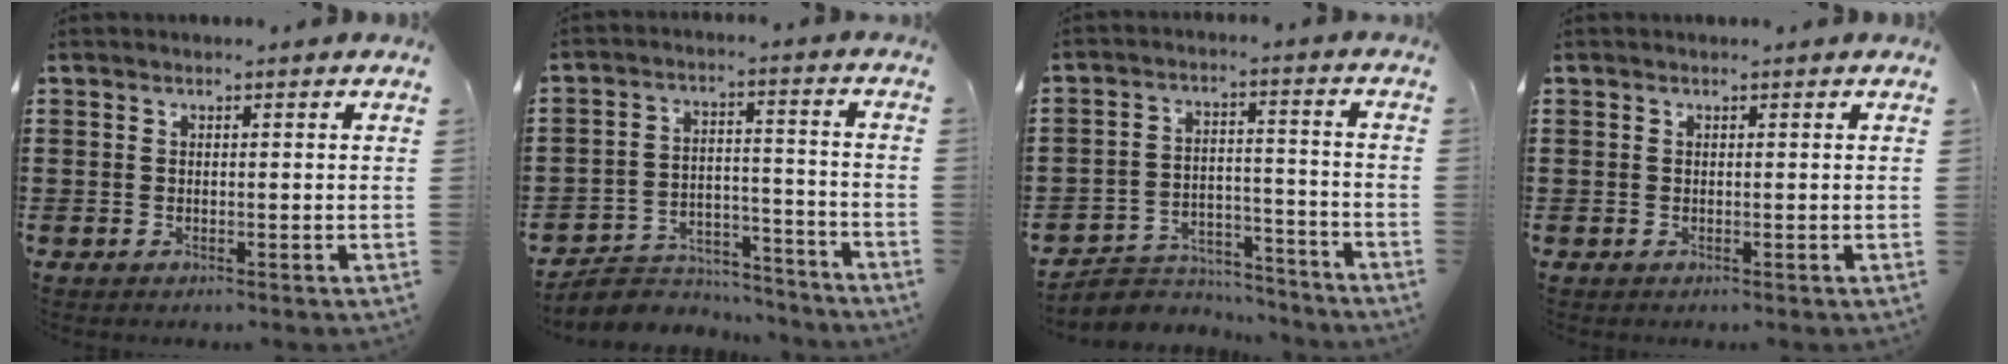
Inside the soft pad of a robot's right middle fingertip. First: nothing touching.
{"total": 5.9, "force": [-5.6, 1.9, 0.3], "torque": [-0.010, 0.016, -0.115]}
{"total": 5.0, "force": [-4.7, 1.7, 0.1], "torque": [-0.005, 0.016, -0.099]}
{"total": 0.0}